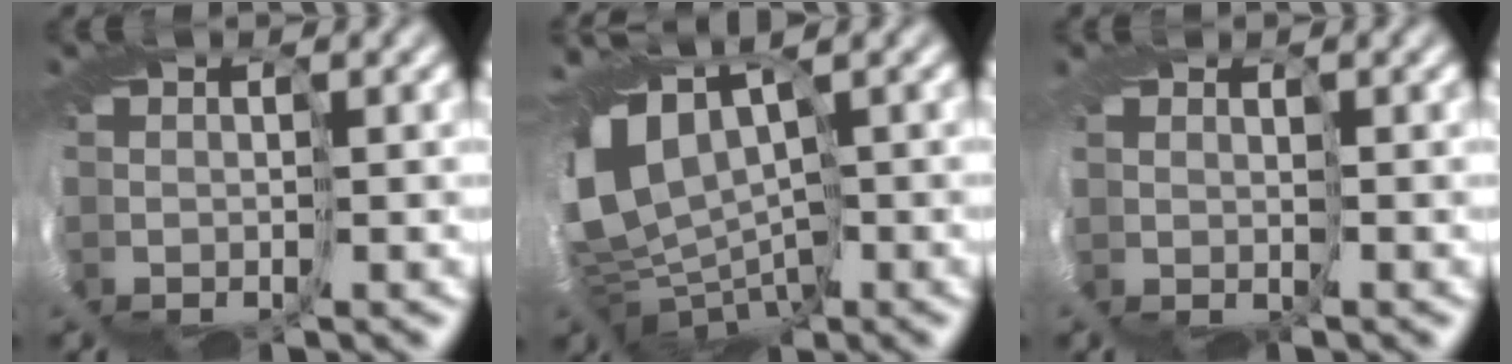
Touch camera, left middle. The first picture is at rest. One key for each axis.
{"total": 6.2, "fx": 0.4, "fy": 3.8, "fz": 4.9, "tx": -0.120, "ty": -0.007, "tz": 0.007}
{"total": 1.1, "fx": 0.8, "fy": 0.2, "fz": -0.7, "tx": -0.002, "ty": 0.001, "tz": 0.007}